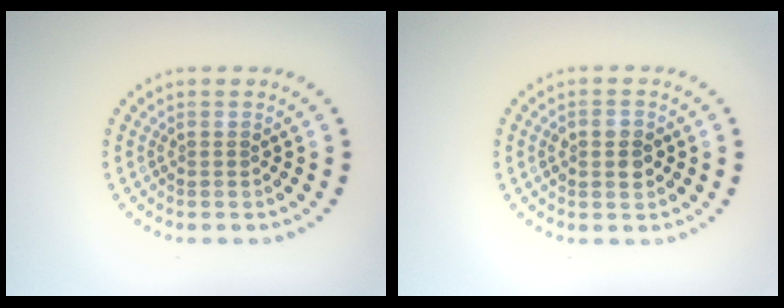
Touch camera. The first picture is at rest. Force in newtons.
{"total": 2.8, "press": 2.8, "slide": 0.1}